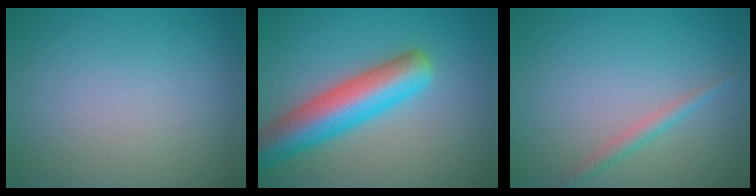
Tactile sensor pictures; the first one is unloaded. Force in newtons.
{"total": 7.5, "press": 7.5, "slide": 0.4}
{"total": 1.4, "press": 1.4, "slide": 0.0}